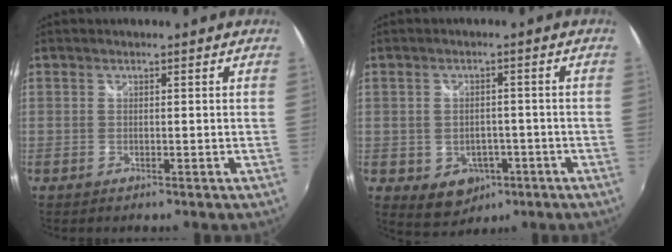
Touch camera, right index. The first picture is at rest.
{"total": 7.6, "force": [-3.1, 6.1, 3.3], "torque": [-0.080, -0.006, -0.027]}